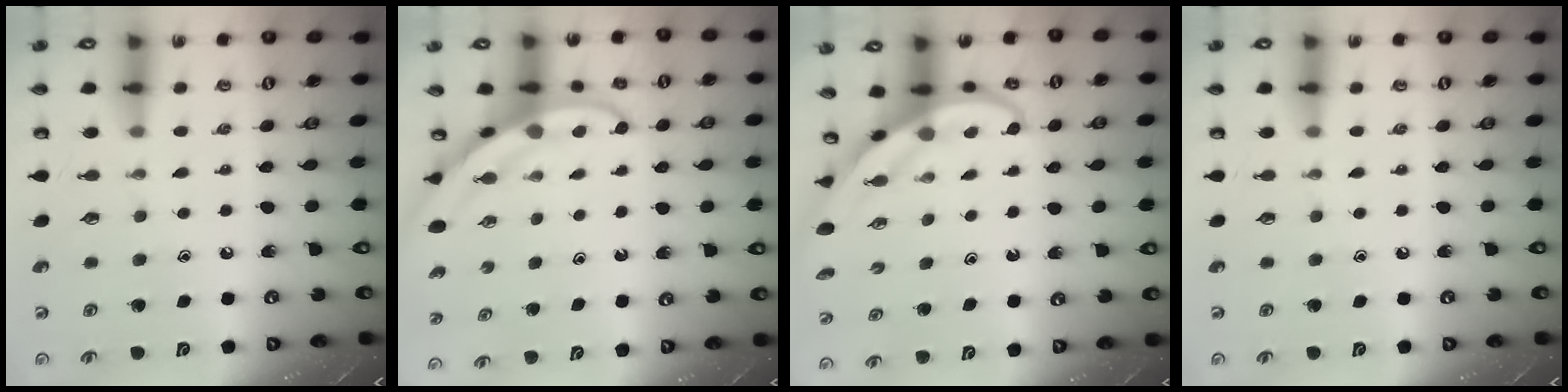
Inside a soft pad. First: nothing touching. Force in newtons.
{"total": 4.0, "press": 4.0, "slide": 0.7}
{"total": 3.9, "press": 3.9, "slide": 0.4}
{"total": 0.0}